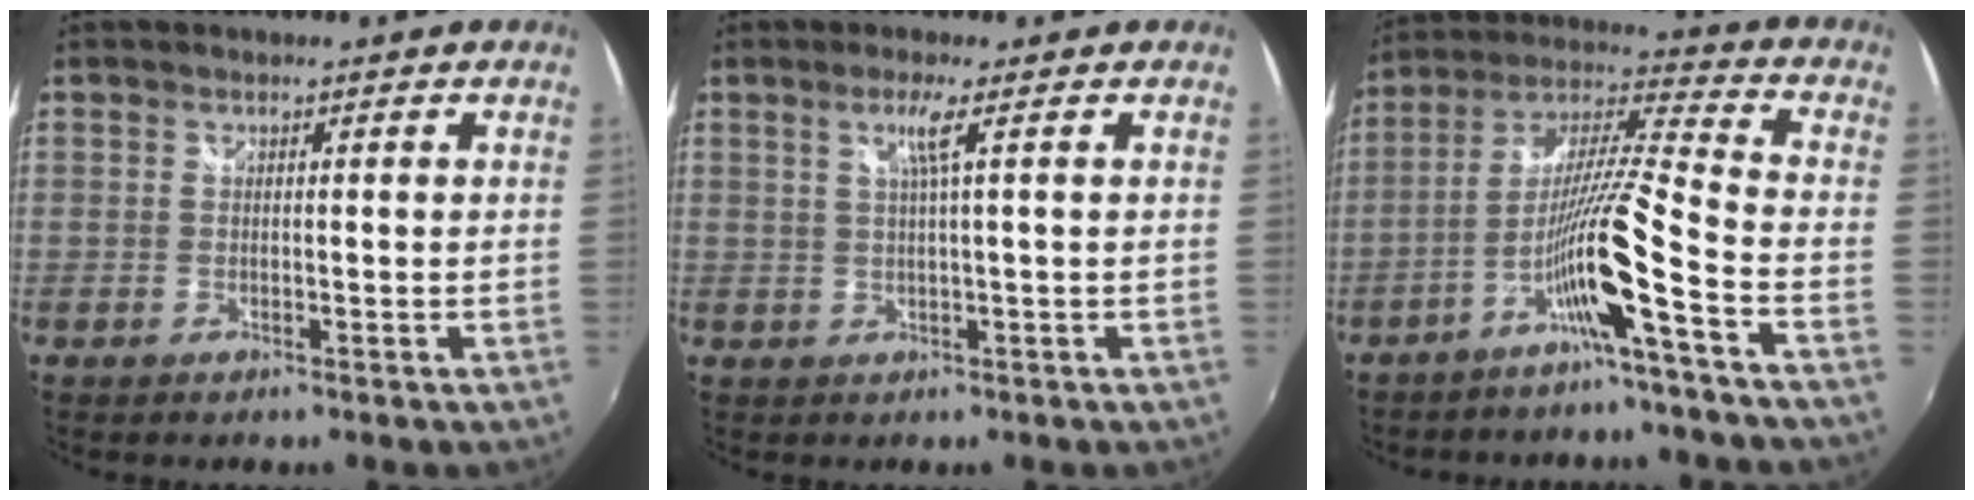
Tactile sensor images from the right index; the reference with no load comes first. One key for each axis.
{"total": 3.2, "fx": 1.2, "fy": -0.7, "fz": 2.8, "tx": -0.051, "ty": -0.003, "tz": 0.023}
{"total": 11.4, "fx": -6.2, "fy": -1.5, "fz": 9.5, "tx": -0.184, "ty": 0.005, "tz": -0.113}